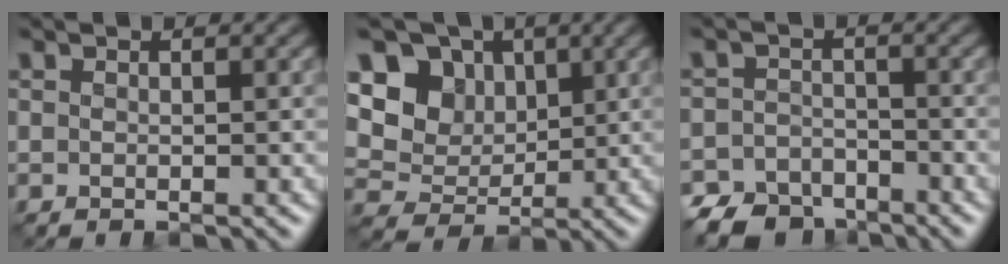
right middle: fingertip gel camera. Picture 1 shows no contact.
{"total": 7.9, "force": [2.9, 6.4, 3.6], "torque": [-0.085, 0.010, 0.046]}
{"total": 5.5, "force": [-4.5, 2.9, 1.4], "torque": [-0.016, -0.012, -0.081]}